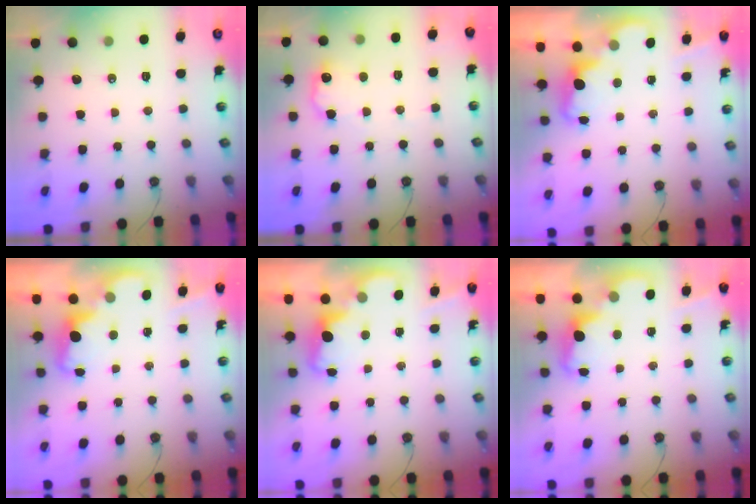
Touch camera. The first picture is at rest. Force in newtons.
{"total": 9.9, "press": 9.9, "slide": 0.2}
{"total": 2.2, "press": 2.1, "slide": 0.5}
{"total": 1.9, "press": 1.9, "slide": 0.6}
{"total": 1.9, "press": 1.9, "slide": 0.6}
{"total": 2.5, "press": 2.5, "slide": 0.5}